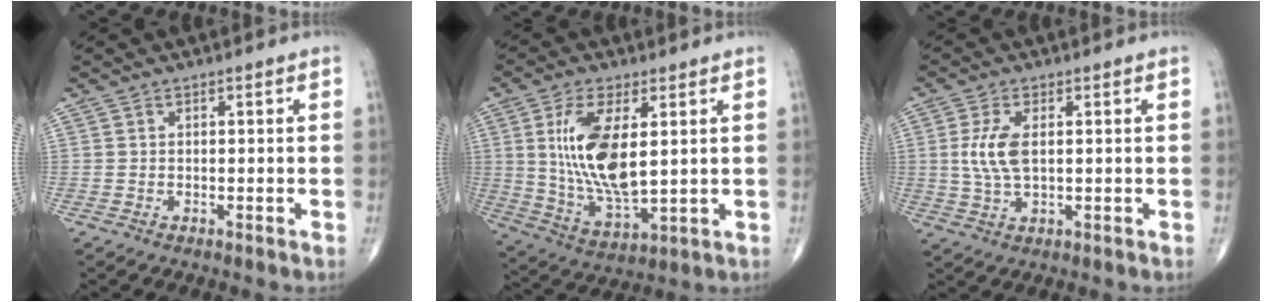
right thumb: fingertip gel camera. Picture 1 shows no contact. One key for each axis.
{"total": 14.9, "fx": 2.8, "fy": 6.1, "fz": 13.3, "tx": -0.260, "ty": -0.025, "tz": 0.064}
{"total": 6.3, "fx": 0.8, "fy": 2.9, "fz": 5.5, "tx": -0.126, "ty": -0.002, "tz": 0.016}